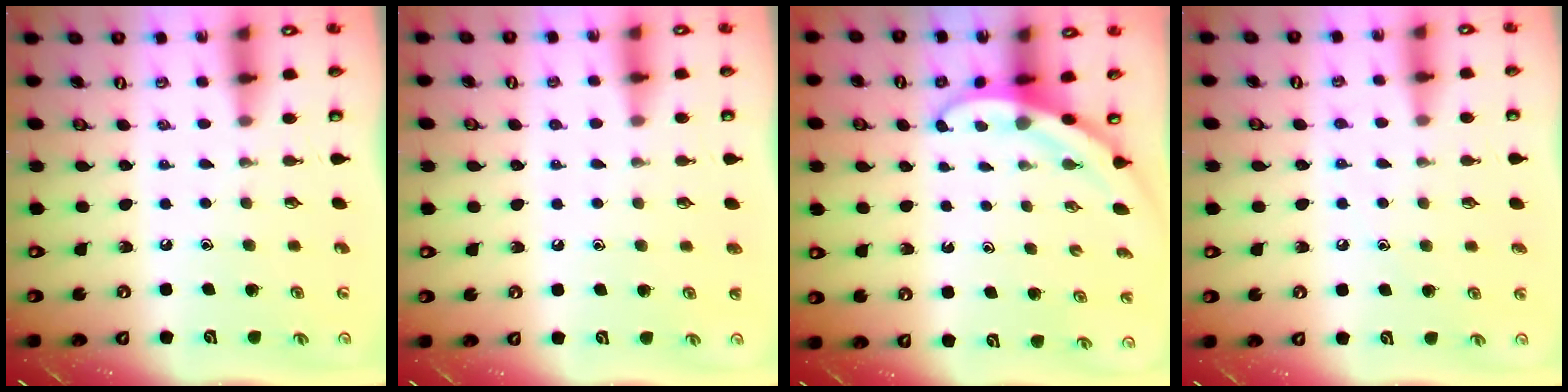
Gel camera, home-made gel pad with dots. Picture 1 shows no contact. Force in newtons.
{"total": 1.1, "press": 1.1, "slide": 0.3}
{"total": 3.2, "press": 3.2, "slide": 0.1}
{"total": 4.5, "press": 4.4, "slide": 0.7}